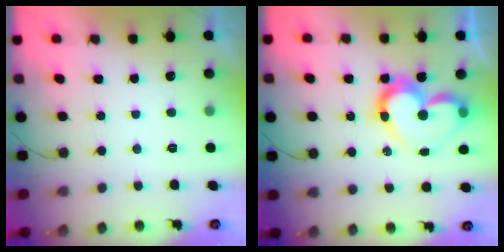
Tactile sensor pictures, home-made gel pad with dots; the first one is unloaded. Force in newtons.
{"total": 14.4, "press": 14.3, "slide": 1.5}